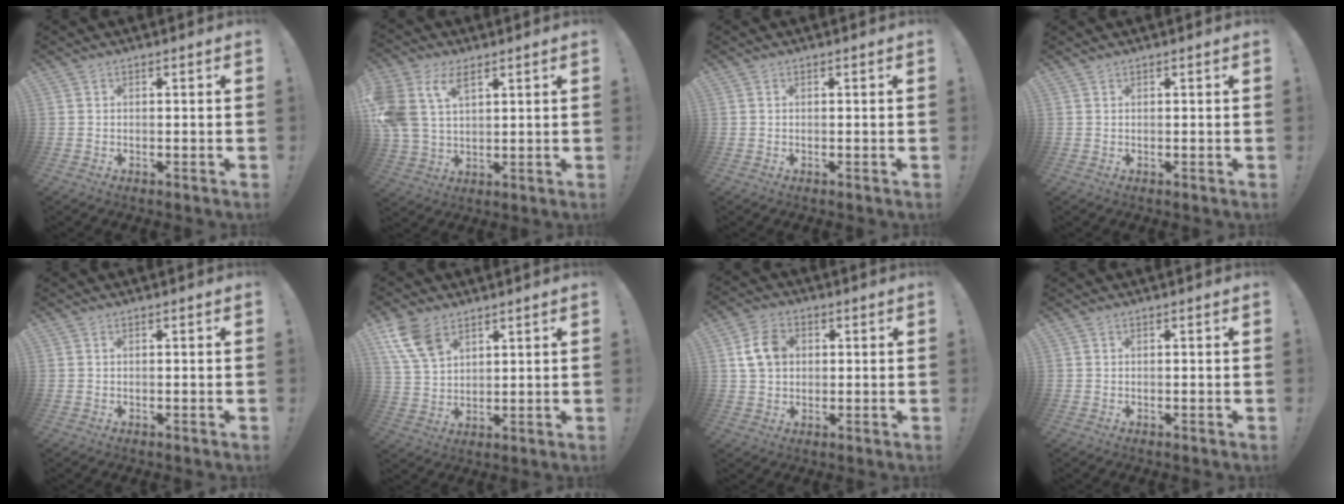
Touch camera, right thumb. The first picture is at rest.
{"total": 12.2, "force": [5.9, 7.7, 7.4], "torque": [-0.158, -0.019, 0.116]}
{"total": 0.0}
{"total": 0.6, "force": [0.6, 0.1, 0.0], "torque": [0.009, -0.004, 0.010]}
{"total": 0.0}
{"total": 10.7, "force": [6.5, 6.2, 5.8], "torque": [-0.110, -0.025, 0.128]}
{"total": 9.3, "force": [2.2, 7.1, 5.7], "torque": [-0.094, 0.012, 0.046]}
{"total": 0.0}